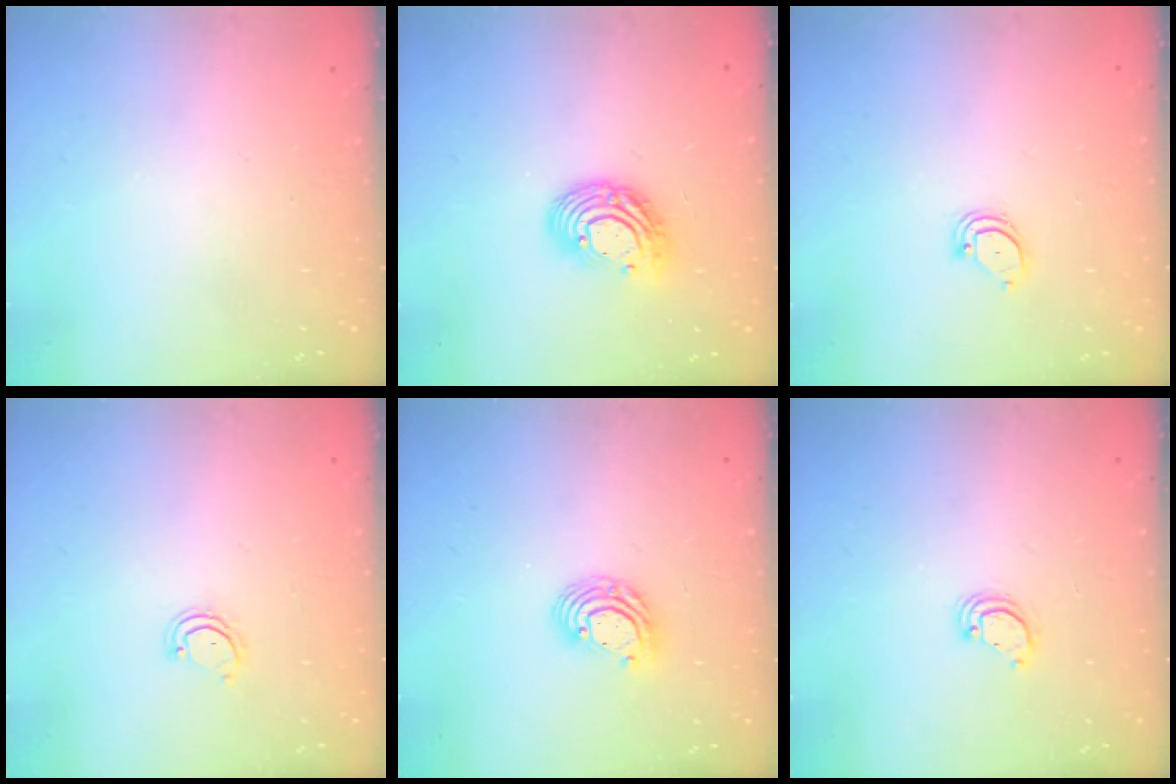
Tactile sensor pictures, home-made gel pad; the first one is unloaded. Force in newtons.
{"total": 10.5, "press": 10.4, "slide": 0.8}
{"total": 2.9, "press": 2.9, "slide": 0.2}
{"total": 2.9, "press": 2.9, "slide": 0.3}
{"total": 7.6, "press": 7.5, "slide": 1.2}
{"total": 3.4, "press": 3.4, "slide": 0.2}